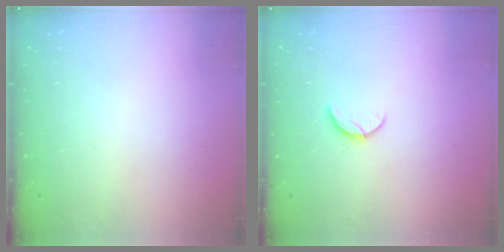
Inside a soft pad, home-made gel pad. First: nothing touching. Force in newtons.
{"total": 5.1, "press": 5.1, "slide": 0.6}